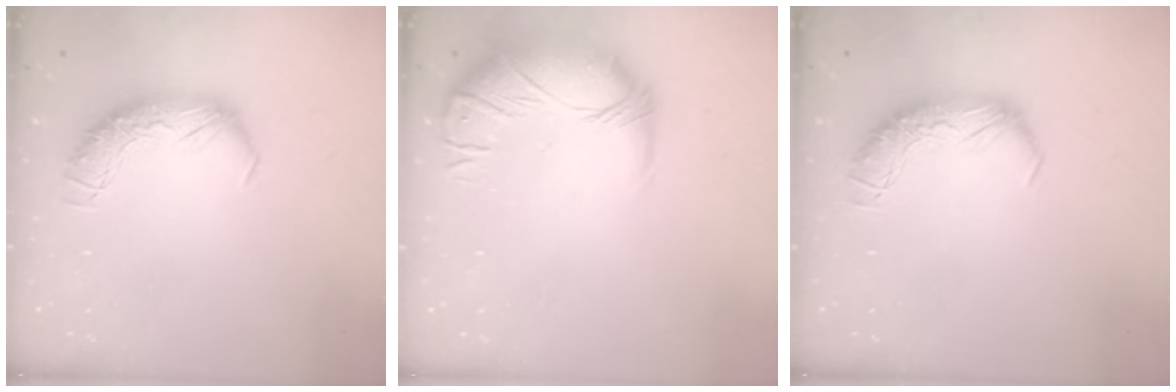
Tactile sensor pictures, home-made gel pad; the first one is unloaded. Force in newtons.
{"total": 3.6, "press": 1.6, "slide": 3.2}
{"total": 0.0}